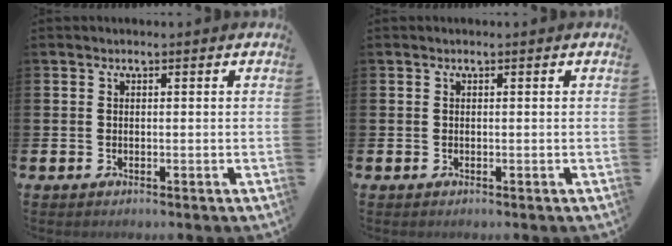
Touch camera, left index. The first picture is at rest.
{"total": 0.0}